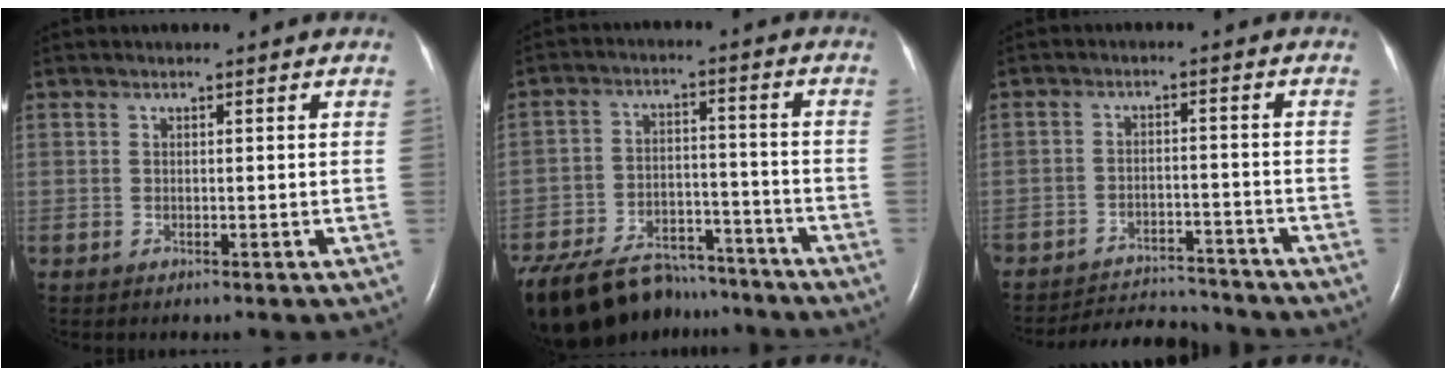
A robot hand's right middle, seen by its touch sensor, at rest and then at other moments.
{"total": 20.8, "force": [-17.0, 8.6, 8.4], "torque": [-0.204, -0.020, -0.260]}
{"total": 9.4, "force": [-9.3, 1.2, 0.7], "torque": [-0.010, -0.002, -0.139]}